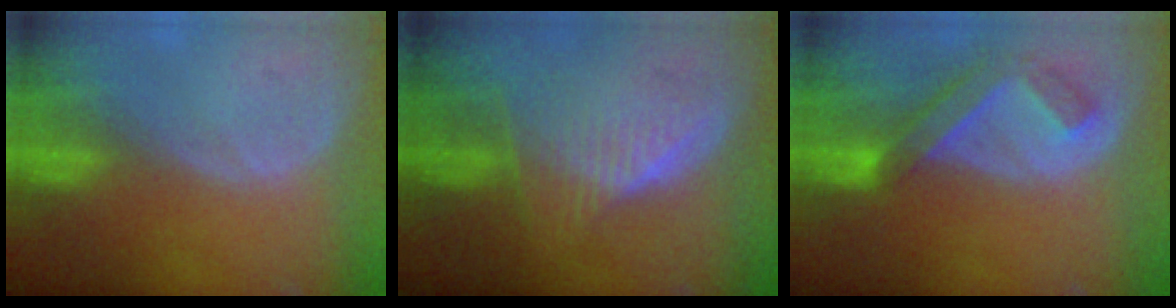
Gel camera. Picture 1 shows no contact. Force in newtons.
{"total": 6.4, "press": 6.2, "slide": 1.7}
{"total": 5.6, "press": 5.6, "slide": 0.3}